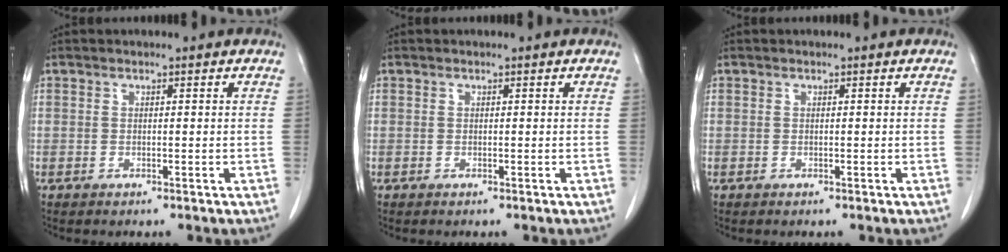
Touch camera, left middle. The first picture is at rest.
{"total": 0.0}
{"total": 0.0}